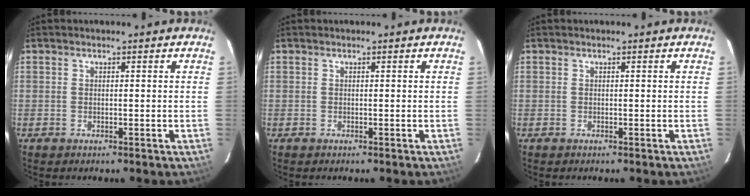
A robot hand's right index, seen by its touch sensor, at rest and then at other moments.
{"total": 0.0}
{"total": 0.0}